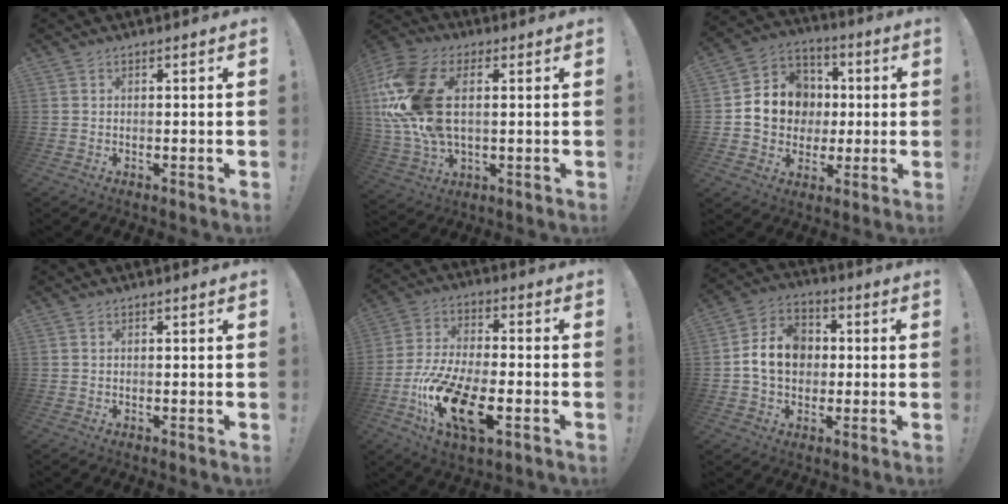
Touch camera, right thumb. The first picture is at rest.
{"total": 20.5, "force": [3.4, 12.7, 15.8], "torque": [-0.314, -0.011, 0.060]}
{"total": 13.4, "force": [0.3, 12.2, 5.7], "torque": [-0.080, 0.011, 0.018]}
{"total": 0.0}
{"total": 18.3, "force": [-7.6, 7.5, 14.8], "torque": [-0.291, 0.024, -0.123]}
{"total": 13.0, "force": [0.4, 10.4, 7.7], "torque": [-0.131, 0.015, 0.016]}